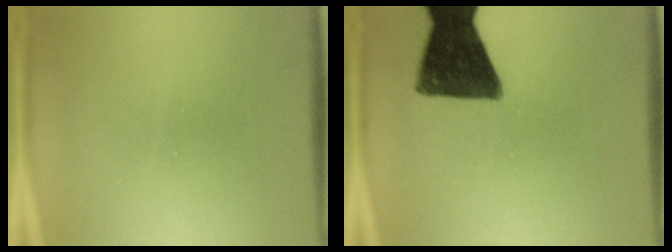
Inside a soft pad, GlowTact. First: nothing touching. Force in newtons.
{"total": 14.9}